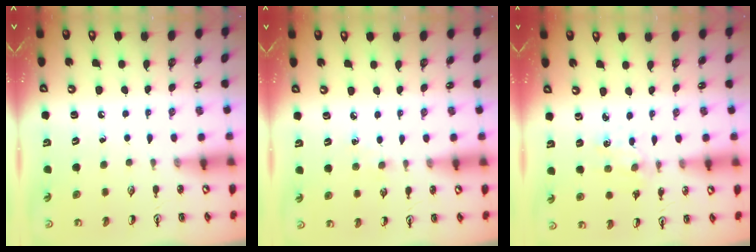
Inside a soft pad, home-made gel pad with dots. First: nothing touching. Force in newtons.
{"total": 2.9, "press": 2.9, "slide": 0.5}
{"total": 1.8, "press": 1.8, "slide": 0.3}